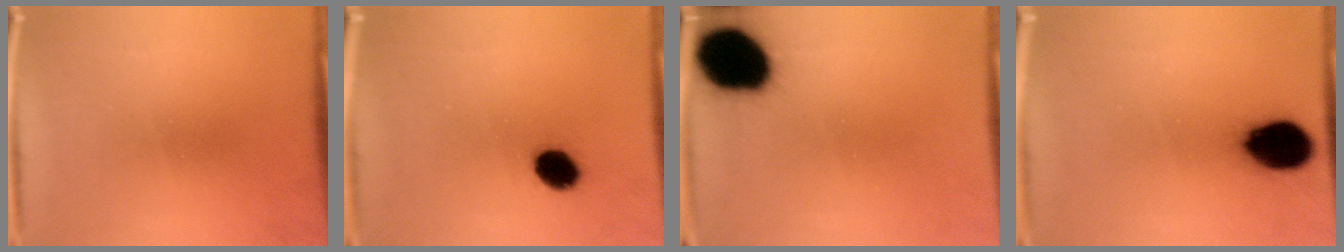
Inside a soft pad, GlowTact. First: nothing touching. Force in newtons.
{"total": 6.7}
{"total": 19.0}
{"total": 12.8}